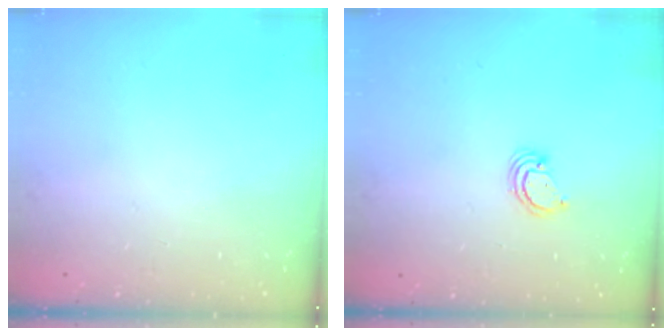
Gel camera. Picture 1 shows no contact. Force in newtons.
{"total": 2.3, "press": 2.3, "slide": 0.1}